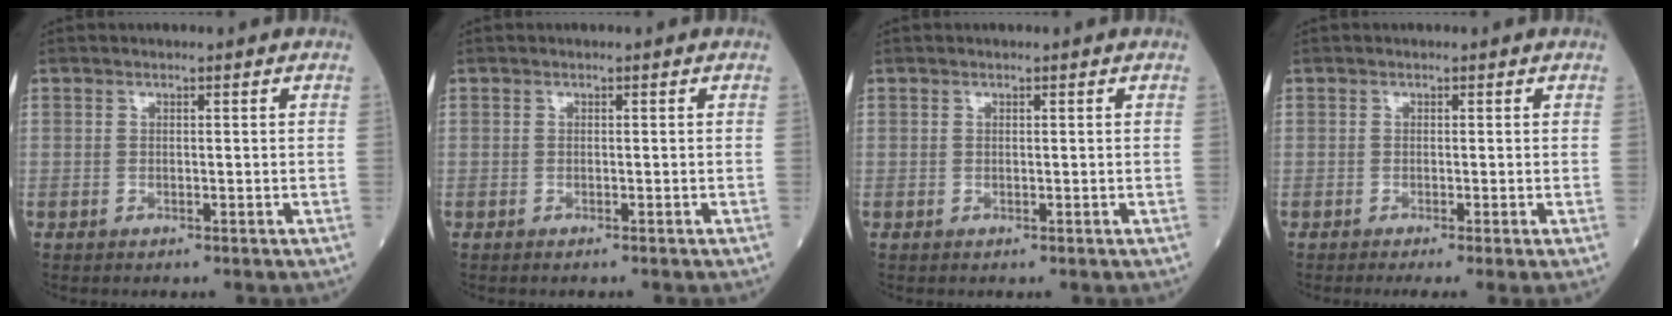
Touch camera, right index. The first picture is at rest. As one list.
[{"total": 0.5, "force": [-0.5, 0.0, 0.2], "torque": [-0.001, 0.001, -0.010]}, {"total": 0.0}, {"total": 1.7, "force": [-1.1, -0.1, 1.3], "torque": [-0.022, -0.005, -0.018]}]